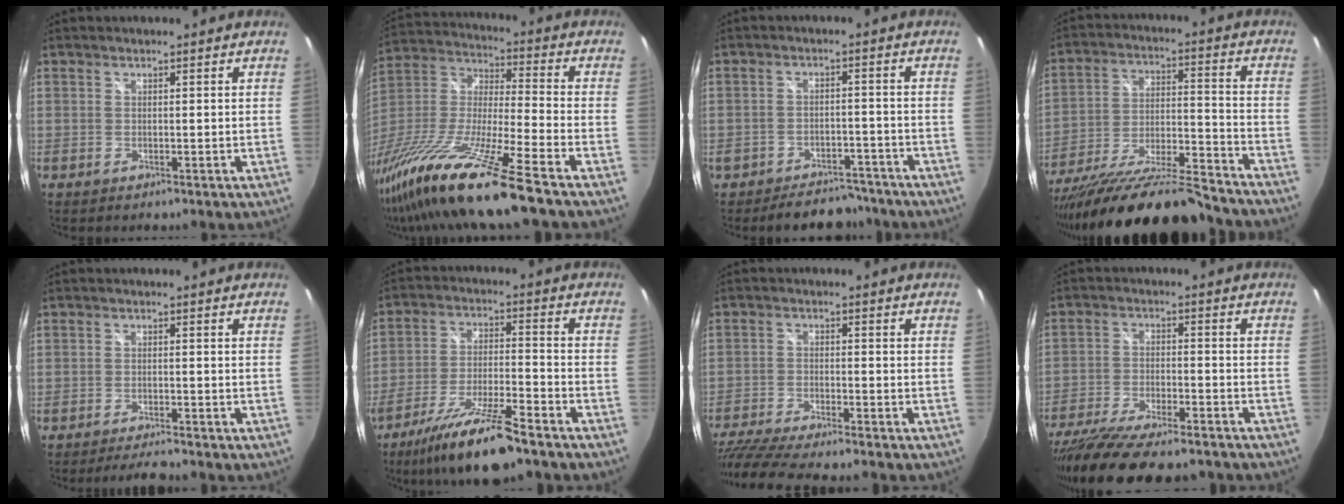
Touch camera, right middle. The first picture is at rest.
{"total": 22.3, "force": [-16.3, -0.4, 15.1], "torque": [-0.298, -0.047, -0.302]}
{"total": 9.6, "force": [-8.2, 4.5, 2.3], "torque": [-0.058, 0.009, -0.102]}
{"total": 26.2, "force": [-22.3, 3.7, 13.3], "torque": [-0.234, -0.059, -0.338]}
{"total": 4.3, "force": [-3.9, 0.4, 1.7], "torque": [-0.040, -0.007, -0.064]}
{"total": 14.4, "force": [-11.0, 2.1, 9.1], "torque": [-0.181, -0.022, -0.192]}
{"total": 13.9, "force": [-12.1, 1.0, 6.8], "torque": [-0.151, -0.036, -0.205]}
{"total": 20.7, "force": [-17.4, 4.4, 10.3], "torque": [-0.202, -0.046, -0.275]}